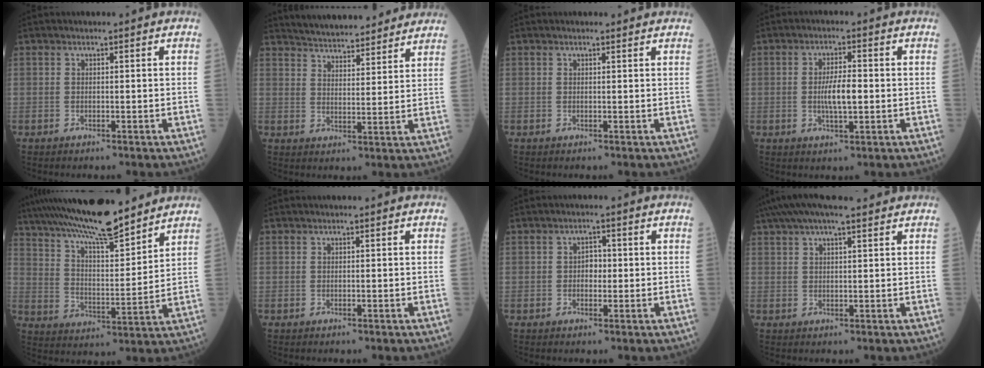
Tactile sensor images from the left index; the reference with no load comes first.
{"total": 16.2, "force": [14.9, 3.1, 5.7], "torque": [-0.078, 0.014, 0.209]}
{"total": 1.5, "force": [1.4, 0.5, 0.4], "torque": [-0.015, 0.010, 0.018]}
{"total": 4.8, "force": [-0.4, 1.3, 4.6], "torque": [-0.094, -0.002, -0.006]}
{"total": 19.1, "force": [16.0, 2.7, 10.0], "torque": [-0.183, 0.018, 0.271]}
{"total": 0.0}
{"total": 2.1, "force": [-0.1, 1.5, 1.5], "torque": [-0.026, 0.005, -0.001]}
{"total": 10.8, "force": [8.6, 2.1, 6.3], "torque": [-0.112, 0.050, 0.140]}